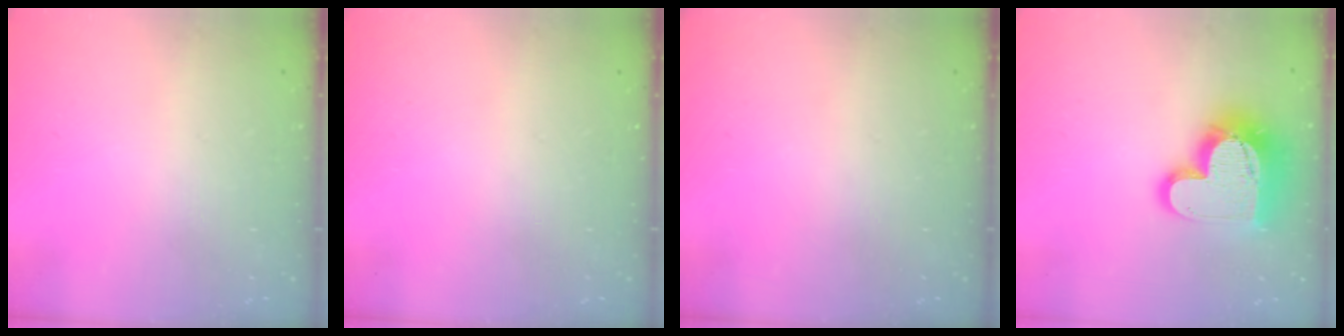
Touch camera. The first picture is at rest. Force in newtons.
{"total": 0.0}
{"total": 0.0}
{"total": 17.1, "press": 17.0, "slide": 1.4}